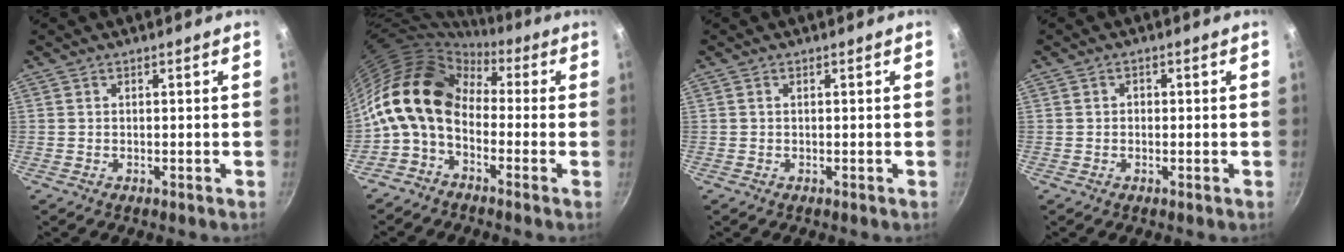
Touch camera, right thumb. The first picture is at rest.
{"total": 15.2, "force": [-0.7, 10.6, 10.8], "torque": [-0.193, 0.041, -0.036]}
{"total": 0.0}
{"total": 1.2, "force": [0.0, 1.0, 0.6], "torque": [-0.007, 0.005, -0.002]}